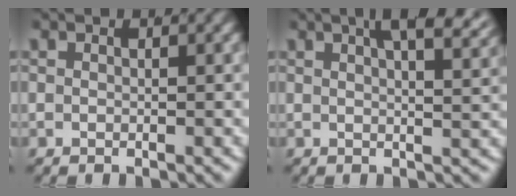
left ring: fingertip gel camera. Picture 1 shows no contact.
{"total": 5.3, "force": [3.6, 1.0, 3.8], "torque": [-0.050, 0.011, 0.052]}